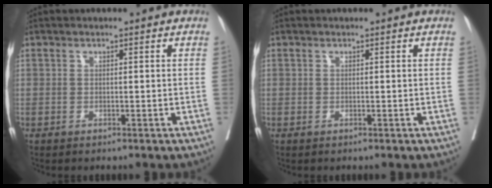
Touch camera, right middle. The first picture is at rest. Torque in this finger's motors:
{"motor_torque": [0.00, 0.00, 0.00, 0.00]}